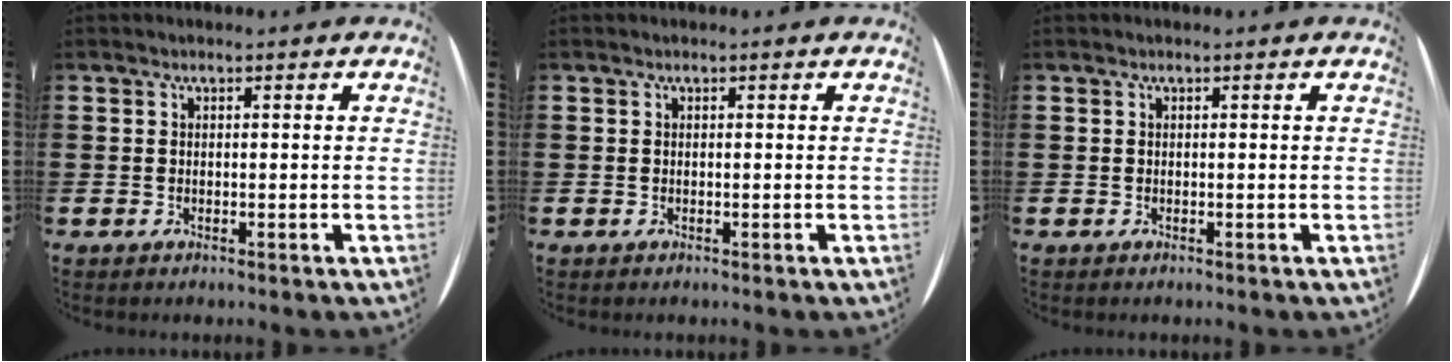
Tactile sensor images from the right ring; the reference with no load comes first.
{"total": 0.0}
{"total": 0.0}